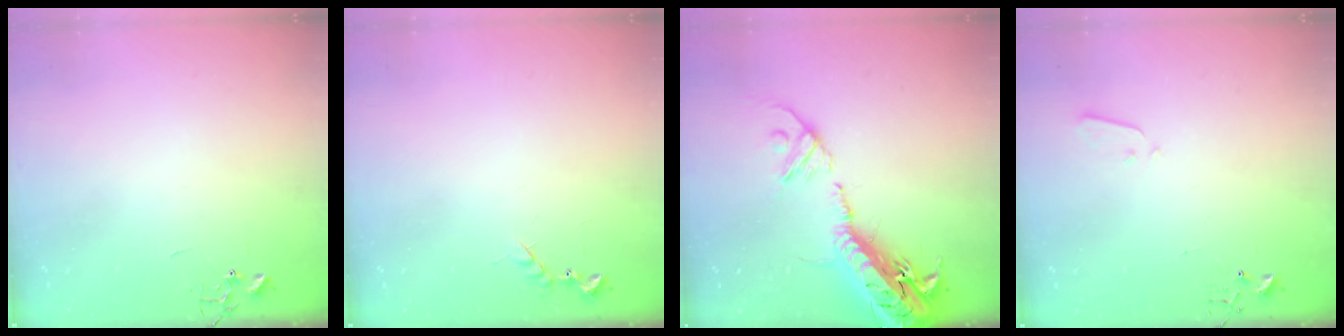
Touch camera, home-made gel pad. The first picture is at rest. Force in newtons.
{"total": 6.0, "press": 6.0, "slide": 0.6}
{"total": 23.7, "press": 23.1, "slide": 5.3}
{"total": 2.1, "press": 2.0, "slide": 0.4}